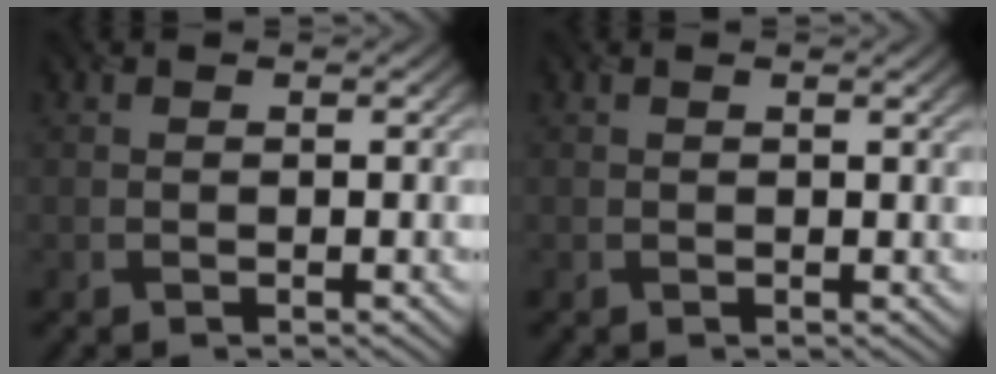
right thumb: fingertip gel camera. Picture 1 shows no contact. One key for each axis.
{"total": 1.2, "fx": 0.7, "fy": 0.0, "fz": 1.0, "tx": -0.012, "ty": 0.000, "tz": 0.011}